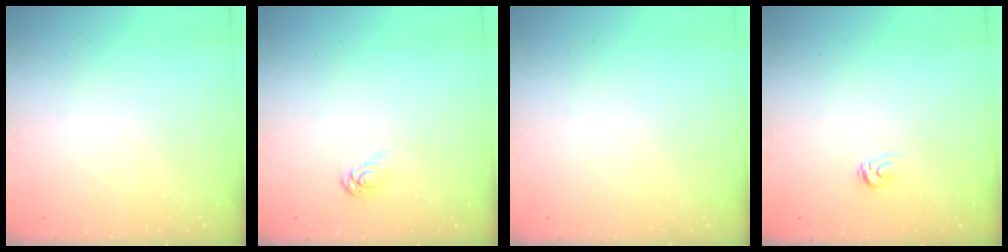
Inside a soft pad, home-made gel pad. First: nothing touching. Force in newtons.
{"total": 4.7, "press": 4.6, "slide": 0.5}
{"total": 0.0}
{"total": 3.6, "press": 3.6, "slide": 0.1}